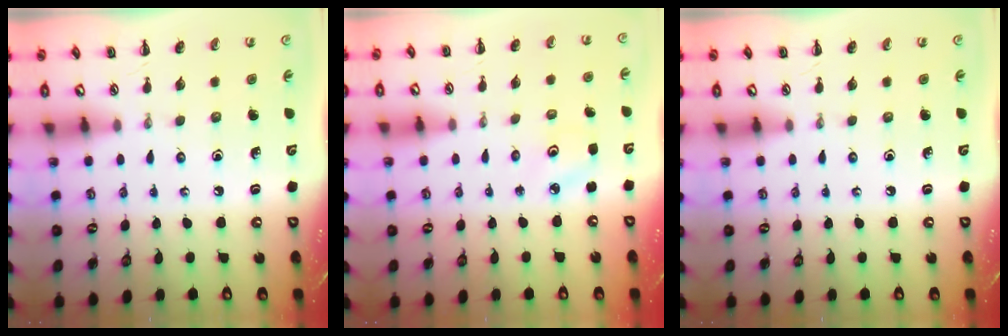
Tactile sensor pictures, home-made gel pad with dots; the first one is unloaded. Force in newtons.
{"total": 2.1, "press": 2.0, "slide": 0.6}
{"total": 0.0}